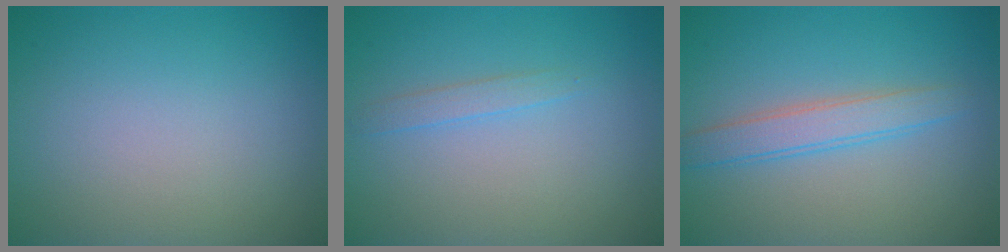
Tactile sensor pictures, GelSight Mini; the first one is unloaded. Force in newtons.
{"total": 1.2, "press": 1.2, "slide": 0.1}
{"total": 2.8, "press": 2.7, "slide": 0.1}